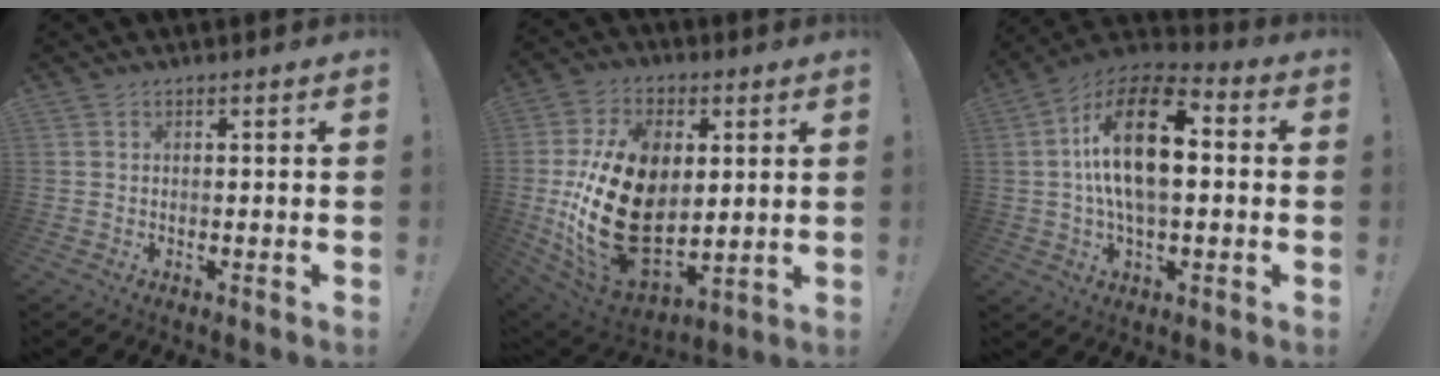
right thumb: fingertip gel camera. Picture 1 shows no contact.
{"total": 27.9, "force": [0.7, 18.5, 20.9], "torque": [-0.409, -0.012, 0.032]}
{"total": 20.0, "force": [1.7, 10.1, 17.2], "torque": [-0.296, 0.006, 0.023]}